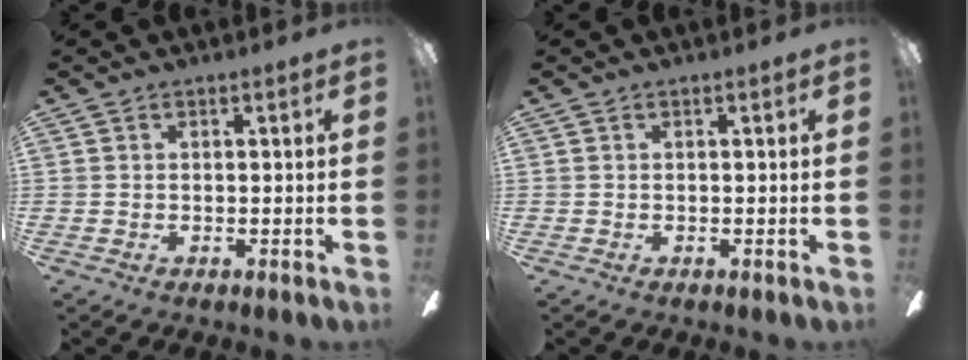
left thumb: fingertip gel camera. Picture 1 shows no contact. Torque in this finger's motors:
{"motor_torque": [-0.16, 0.16, -0.06, 0.19, 0.00]}